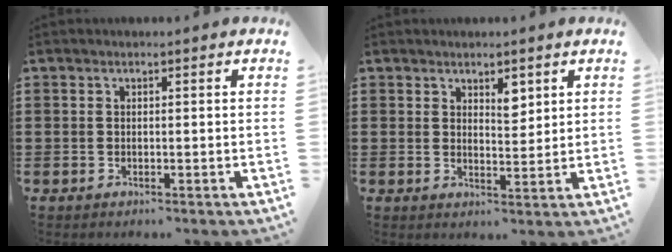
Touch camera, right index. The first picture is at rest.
{"total": 3.2, "force": [2.2, 1.5, 1.6], "torque": [-0.014, -0.003, 0.034]}